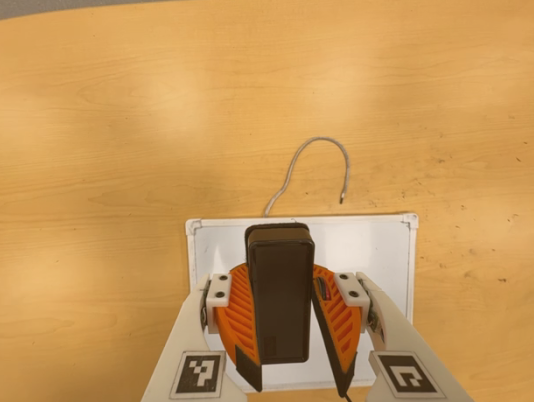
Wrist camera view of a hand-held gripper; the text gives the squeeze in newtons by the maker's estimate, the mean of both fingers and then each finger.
{"total": 10.0, "left": 10.0, "right": 10.1}